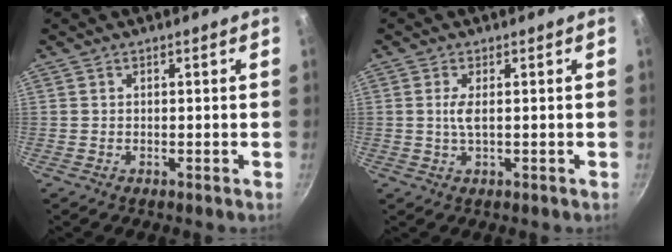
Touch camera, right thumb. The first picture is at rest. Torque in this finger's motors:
{"motor_torque": [0.83, 0.10, 0.37, -0.63, 0.10]}